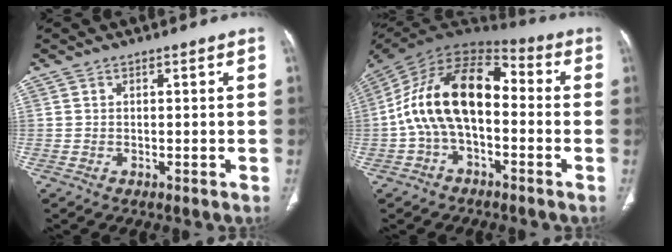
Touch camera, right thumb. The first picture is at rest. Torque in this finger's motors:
{"motor_torque": [2.49, 2.51, 1.62, -1.16, 0.44]}